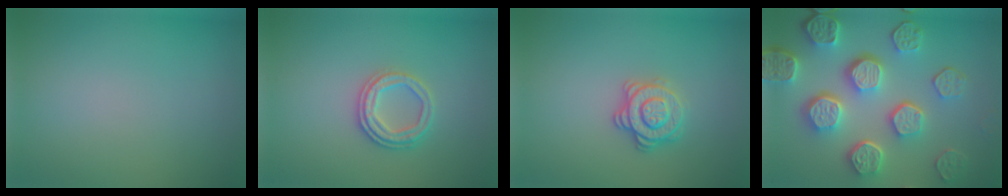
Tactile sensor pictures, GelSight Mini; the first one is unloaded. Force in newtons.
{"total": 2.5, "press": 2.4, "slide": 0.6}
{"total": 2.8, "press": 2.6, "slide": 1.1}
{"total": 8.6, "press": 6.2, "slide": 5.9}